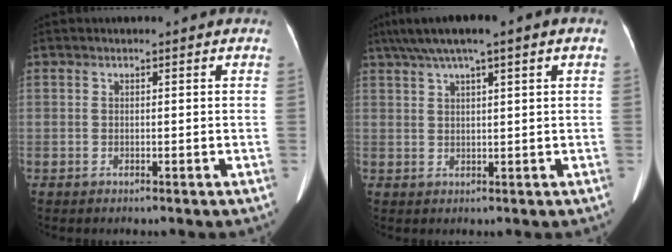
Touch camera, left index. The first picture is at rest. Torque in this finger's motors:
{"motor_torque": [1.06, -1.08, 0.07, -0.10]}